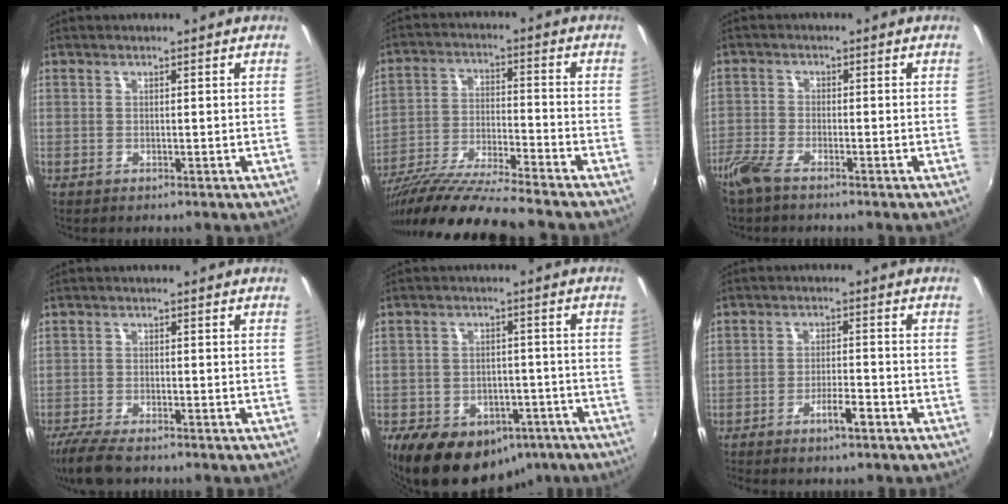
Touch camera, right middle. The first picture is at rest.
{"total": 16.1, "force": [-13.9, -0.6, 8.1], "torque": [-0.160, -0.039, -0.251]}
{"total": 4.7, "force": [-3.8, 1.1, 2.5], "torque": [-0.070, -0.010, -0.081]}
{"total": 7.1, "force": [-5.8, 1.6, 3.8], "torque": [-0.101, -0.029, -0.108]}
{"total": 16.5, "force": [-10.2, 10.2, 8.2], "torque": [-0.177, 0.000, -0.133]}
{"total": 4.0, "force": [-2.8, 0.4, 2.9], "torque": [-0.061, -0.001, -0.047]}